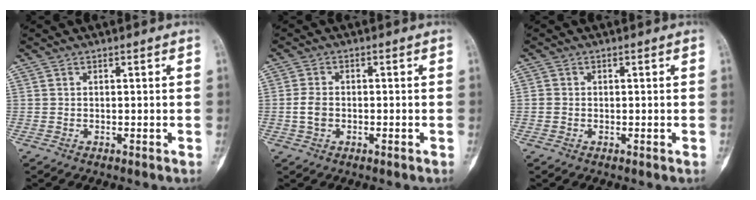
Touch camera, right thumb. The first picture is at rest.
{"total": 3.3, "force": [-0.7, 2.2, 2.3], "torque": [-0.047, 0.009, -0.016]}
{"total": 1.0, "force": [-0.1, 0.9, 0.2], "torque": [0.001, 0.004, -0.002]}